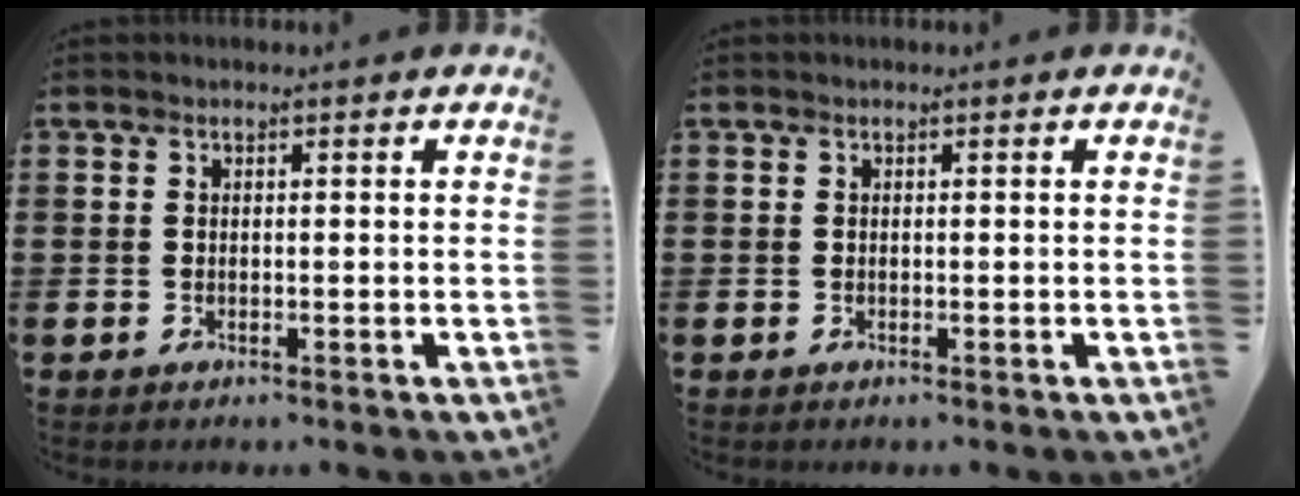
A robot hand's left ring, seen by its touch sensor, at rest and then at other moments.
{"total": 0.0}